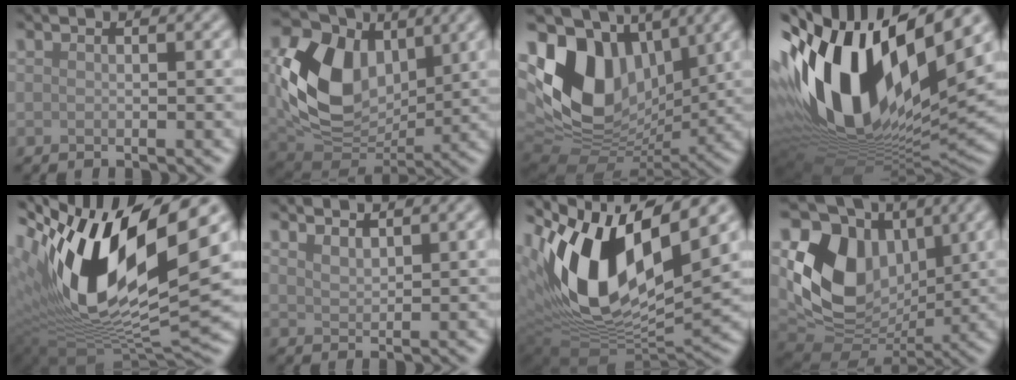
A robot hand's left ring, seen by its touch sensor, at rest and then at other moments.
{"total": 10.8, "force": [2.0, 7.5, 7.5], "torque": [-0.161, -0.002, 0.035]}
{"total": 13.0, "force": [3.5, 9.0, 8.7], "torque": [-0.175, 0.001, 0.066]}
{"total": 18.1, "force": [3.5, 9.0, 15.3], "torque": [-0.300, -0.004, 0.056]}
{"total": 17.0, "force": [4.3, 7.2, 14.8], "torque": [-0.292, -0.005, 0.077]}
{"total": 1.8, "force": [1.7, 0.3, 0.5], "torque": [-0.008, 0.001, 0.033]}
{"total": 13.9, "force": [3.8, 6.7, 11.6], "torque": [-0.232, -0.008, 0.069]}
{"total": 10.8, "force": [3.1, 8.0, 6.5], "torque": [-0.137, -0.015, 0.062]}